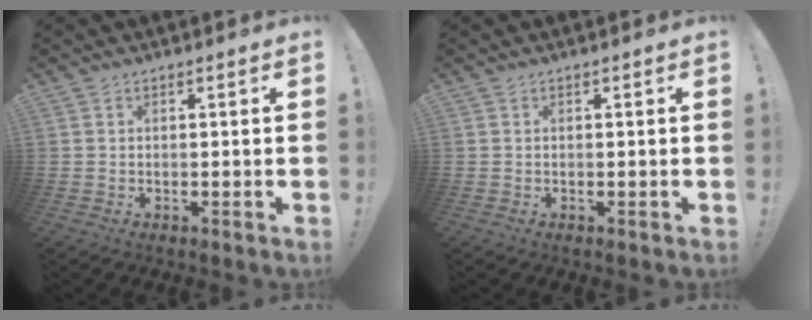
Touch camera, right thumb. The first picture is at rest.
{"total": 0.0}